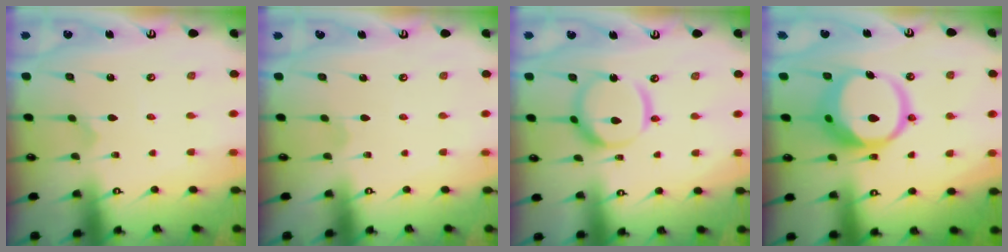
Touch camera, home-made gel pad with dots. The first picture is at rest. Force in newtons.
{"total": 0.7, "press": 0.7, "slide": 0.1}
{"total": 13.8, "press": 13.7, "slide": 1.4}
{"total": 14.6, "press": 14.4, "slide": 1.9}